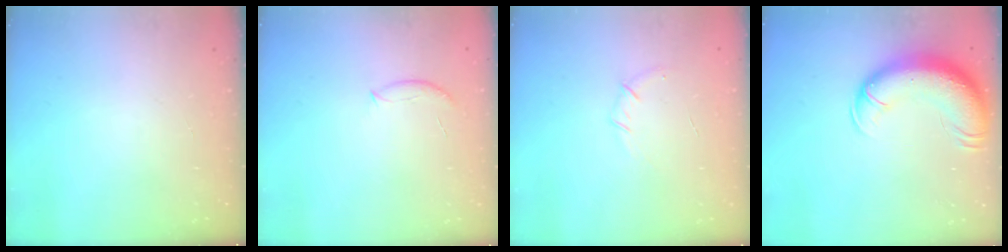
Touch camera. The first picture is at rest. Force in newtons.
{"total": 6.0, "press": 5.9, "slide": 1.3}
{"total": 4.8, "press": 4.6, "slide": 1.3}
{"total": 16.2, "press": 15.8, "slide": 3.6}